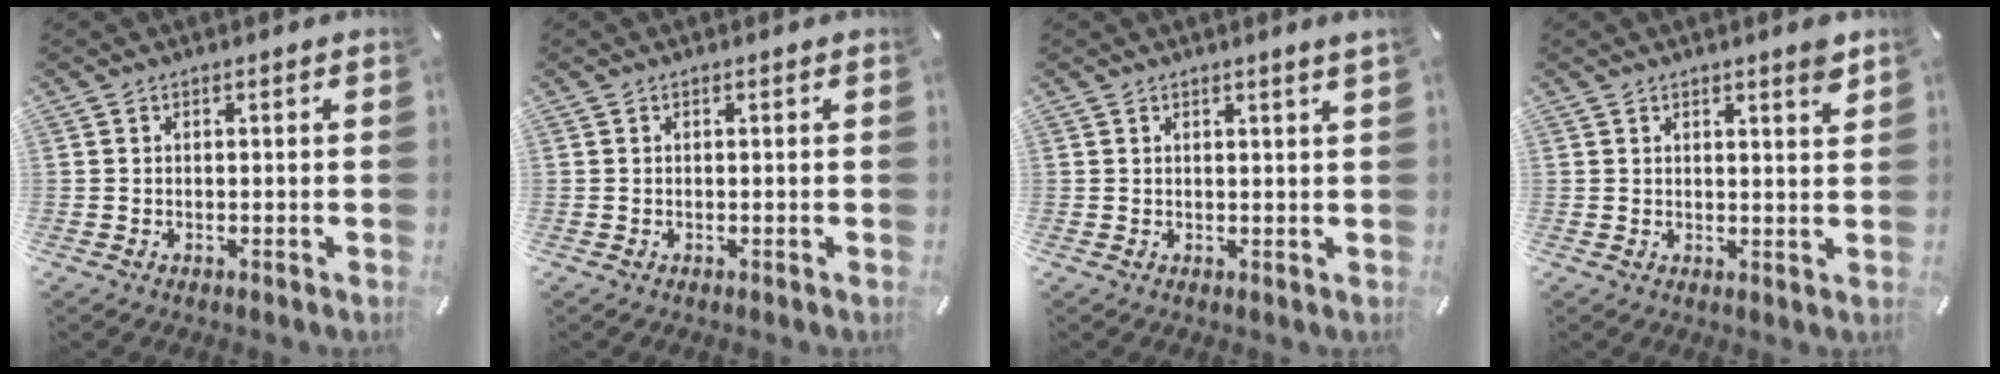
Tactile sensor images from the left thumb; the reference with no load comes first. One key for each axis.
{"total": 0.0}
{"total": 1.5, "fx": 1.0, "fy": -0.2, "fz": 1.0, "tx": -0.020, "ty": -0.002, "tz": 0.018}
{"total": 3.1, "fx": 2.4, "fy": 0.5, "fz": 1.9, "tx": -0.026, "ty": -0.014, "tz": 0.038}